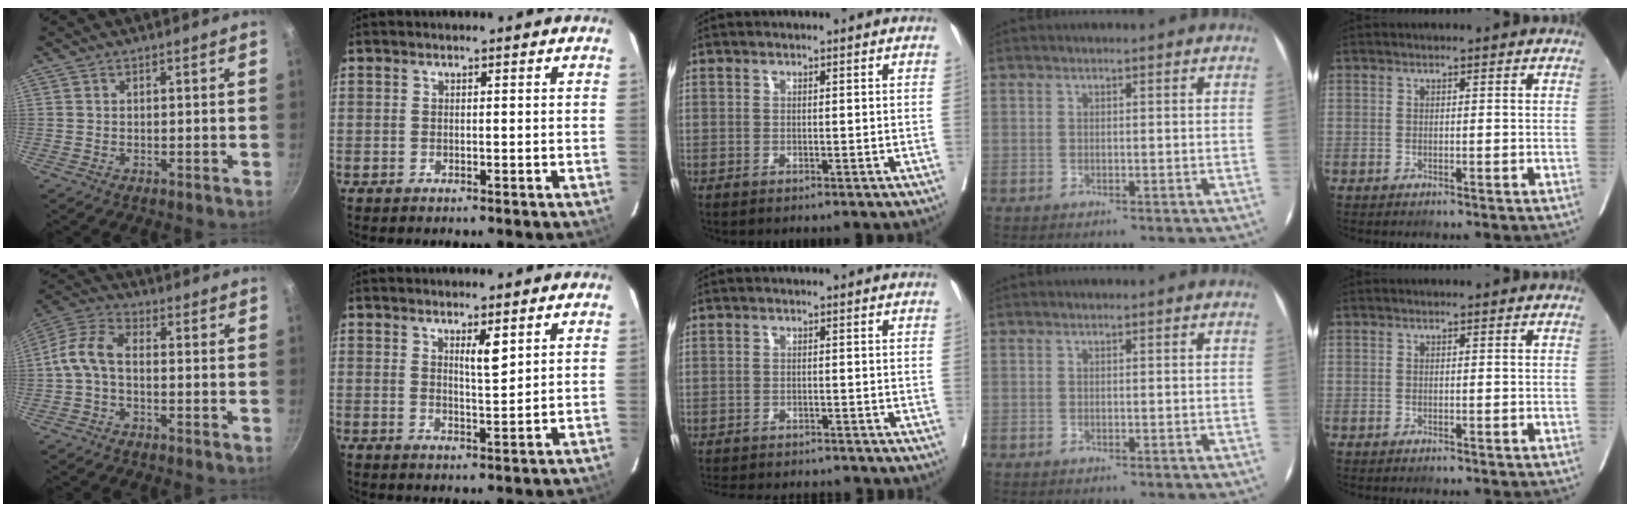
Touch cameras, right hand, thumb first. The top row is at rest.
{"thumb": {"total": 7.8, "force": [-0.9, 4.4, 6.4], "torque": [-0.133, 0.028, -0.029]}, "index": {"total": 3.2, "force": [1.7, 0.3, 2.6], "torque": [-0.046, -0.007, 0.031]}, "middle": {"total": 10.7, "force": [-9.9, 2.3, 3.2], "torque": [-0.053, -0.003, -0.127]}}